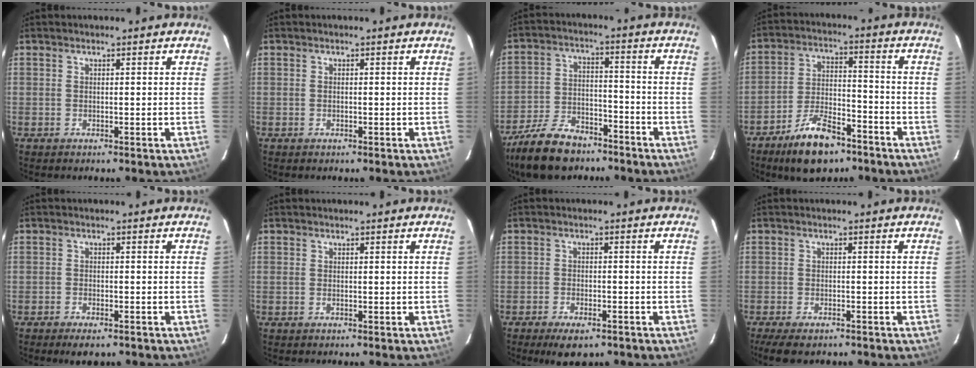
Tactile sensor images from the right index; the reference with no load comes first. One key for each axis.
{"total": 0.0}
{"total": 14.8, "fx": -11.4, "fy": 6.8, "fz": 6.7, "tx": -0.159, "ty": -0.003, "tz": -0.193}
{"total": 12.3, "fx": -8.8, "fy": 5.0, "fz": 7.0, "tx": -0.144, "ty": 0.004, "tz": -0.146}
{"total": 4.2, "fx": -3.2, "fy": 1.6, "fz": 2.3, "tx": -0.054, "ty": -0.009, "tz": -0.050}
{"total": 0.0}
{"total": 6.5, "fx": -4.6, "fy": 2.6, "fz": 3.7, "tx": -0.084, "ty": -0.011, "tz": -0.069}
{"total": 7.3, "fx": -5.7, "fy": 2.5, "fz": 3.8, "tx": -0.094, "ty": -0.028, "tz": -0.096}